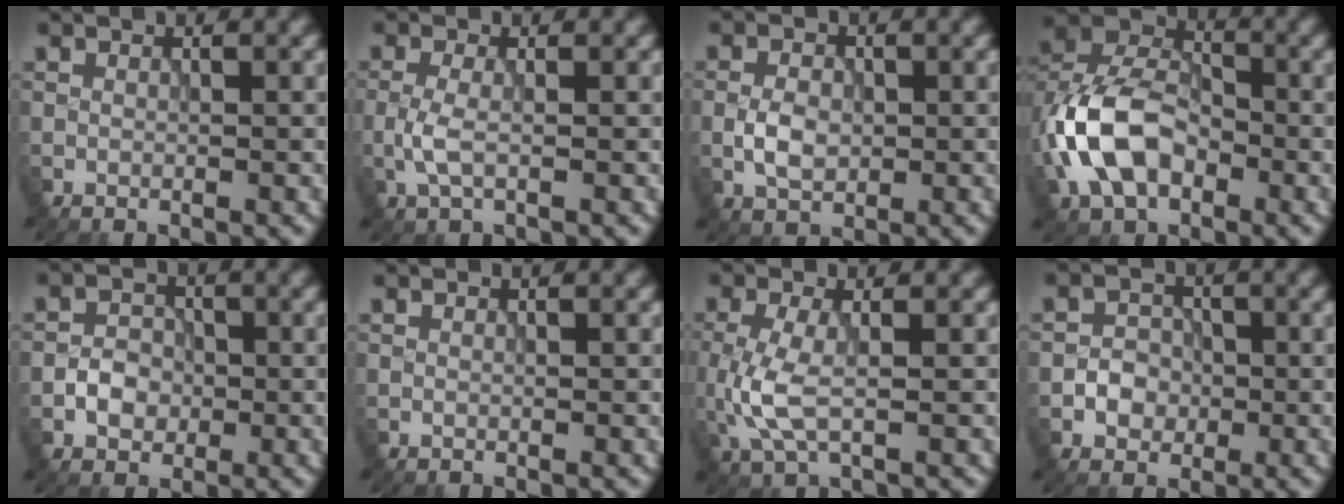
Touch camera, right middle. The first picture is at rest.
{"total": 2.0, "force": [-0.5, 0.7, 1.8], "torque": [-0.045, 0.000, -0.016]}
{"total": 2.8, "force": [-0.5, 1.9, 2.0], "torque": [-0.037, 0.001, -0.012]}
{"total": 8.5, "force": [-2.6, 5.6, 5.8], "torque": [-0.125, 0.013, -0.058]}
{"total": 2.5, "force": [-0.7, 2.0, 1.3], "torque": [-0.017, 0.002, -0.017]}
{"total": 0.0}
{"total": 3.7, "force": [-0.4, 1.5, 3.4], "torque": [-0.090, -0.008, -0.010]}
{"total": 2.3, "force": [-0.6, 2.0, 0.9], "torque": [-0.007, 0.002, -0.015]}